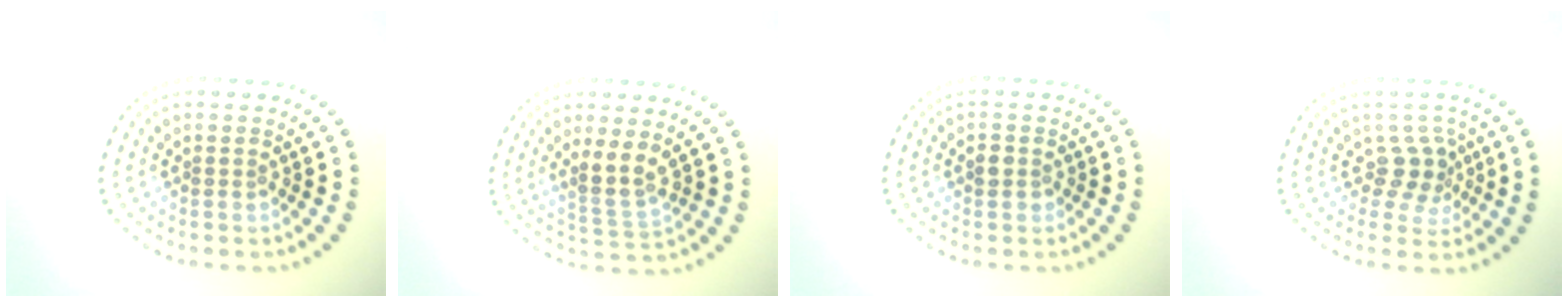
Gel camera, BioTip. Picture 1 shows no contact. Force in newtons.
{"total": 2.8, "press": 2.1, "slide": 1.9}
{"total": 1.1, "press": 1.0, "slide": 0.4}
{"total": 2.3, "press": 1.7, "slide": 1.4}